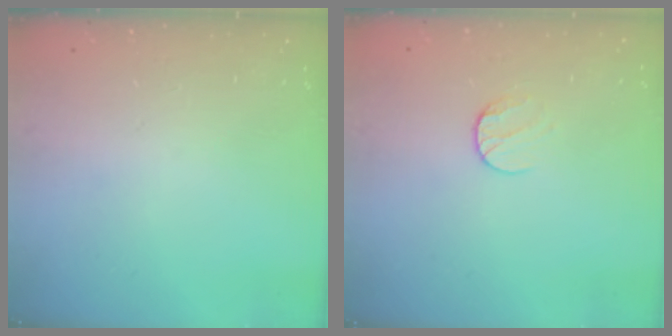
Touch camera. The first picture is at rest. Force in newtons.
{"total": 6.7, "press": 6.7, "slide": 0.5}